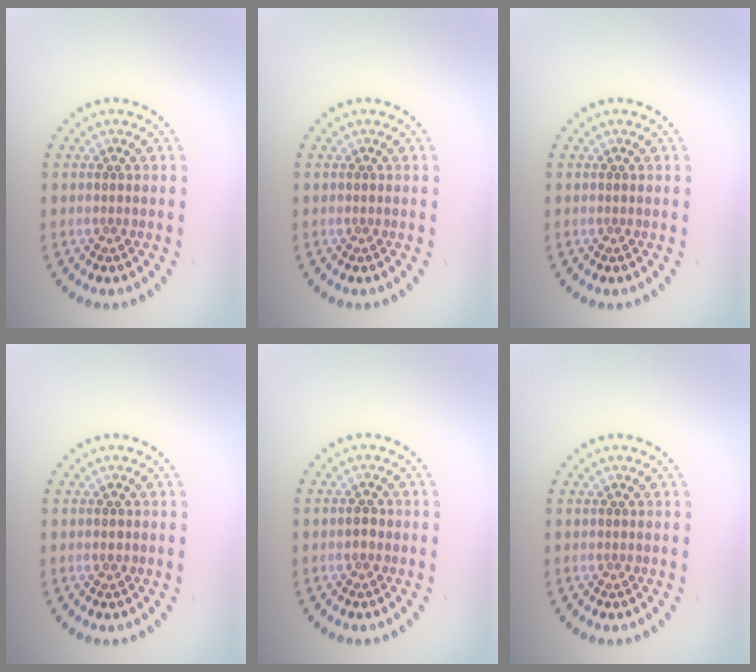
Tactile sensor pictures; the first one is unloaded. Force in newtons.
{"total": 0.0}
{"total": 0.0}
{"total": 0.7, "press": 0.7, "slide": 0.1}
{"total": 1.0, "press": 1.0, "slide": 0.1}
{"total": 0.0}